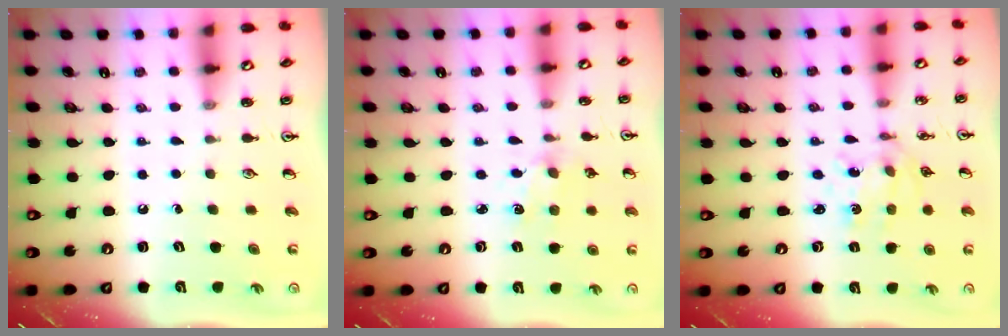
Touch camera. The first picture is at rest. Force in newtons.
{"total": 1.9, "press": 1.9, "slide": 0.3}
{"total": 2.9, "press": 2.7, "slide": 1.0}